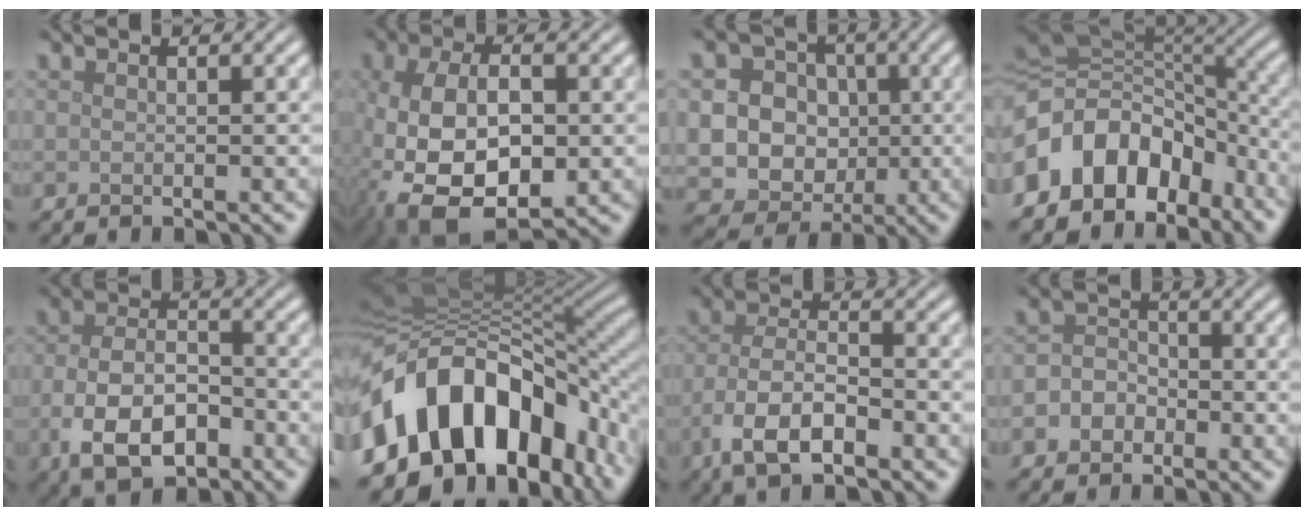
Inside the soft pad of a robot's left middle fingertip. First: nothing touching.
{"total": 10.8, "force": [-2.6, 6.3, 8.4], "torque": [-0.189, -0.034, -0.033]}
{"total": 12.2, "force": [-0.4, 11.5, 4.0], "torque": [-0.099, 0.019, -0.028]}
{"total": 14.4, "force": [-6.0, 10.6, 7.7], "torque": [-0.171, 0.004, -0.111]}
{"total": 6.9, "force": [-3.1, 3.9, 4.8], "torque": [-0.097, -0.007, -0.061]}
{"total": 16.5, "force": [-5.8, 10.8, 11.0], "torque": [-0.185, -0.002, -0.091]}
{"total": 5.8, "force": [-3.1, 2.4, 4.2], "torque": [-0.085, 0.000, -0.067]}
{"total": 3.3, "force": [-1.4, 2.8, 1.1], "torque": [-0.001, 0.009, -0.035]}